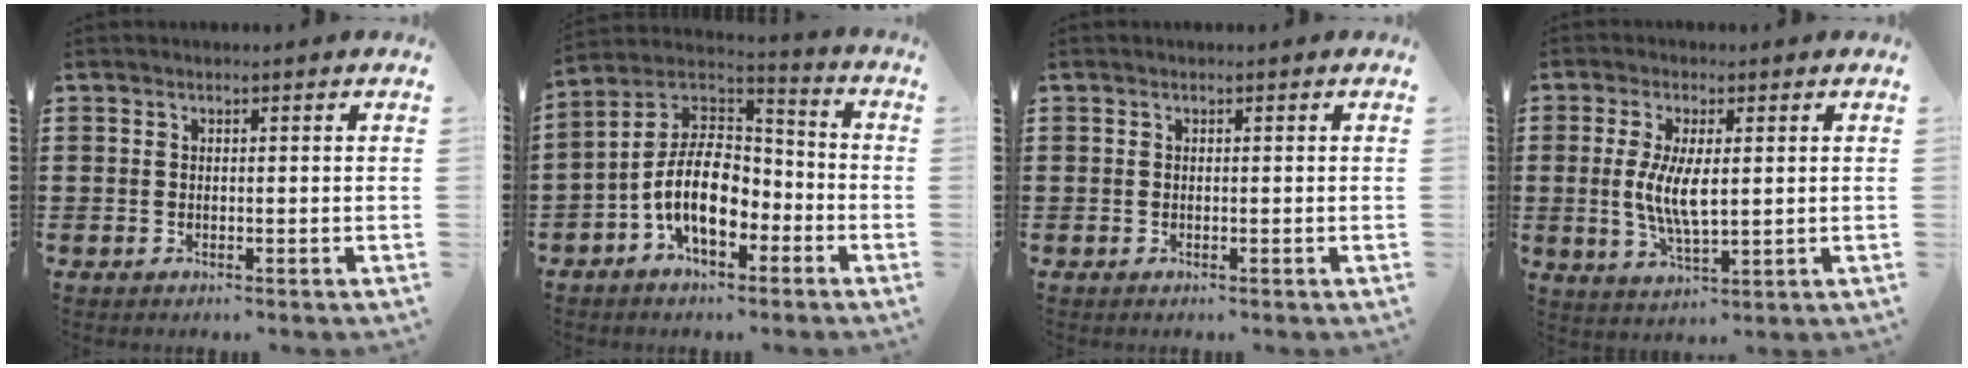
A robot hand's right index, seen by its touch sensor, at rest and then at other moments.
{"total": 10.3, "force": [-3.8, 5.6, 7.7], "torque": [-0.194, -0.004, -0.080]}
{"total": 0.0}
{"total": 6.7, "force": [0.3, 2.4, 6.2], "torque": [-0.131, 0.000, 0.001]}